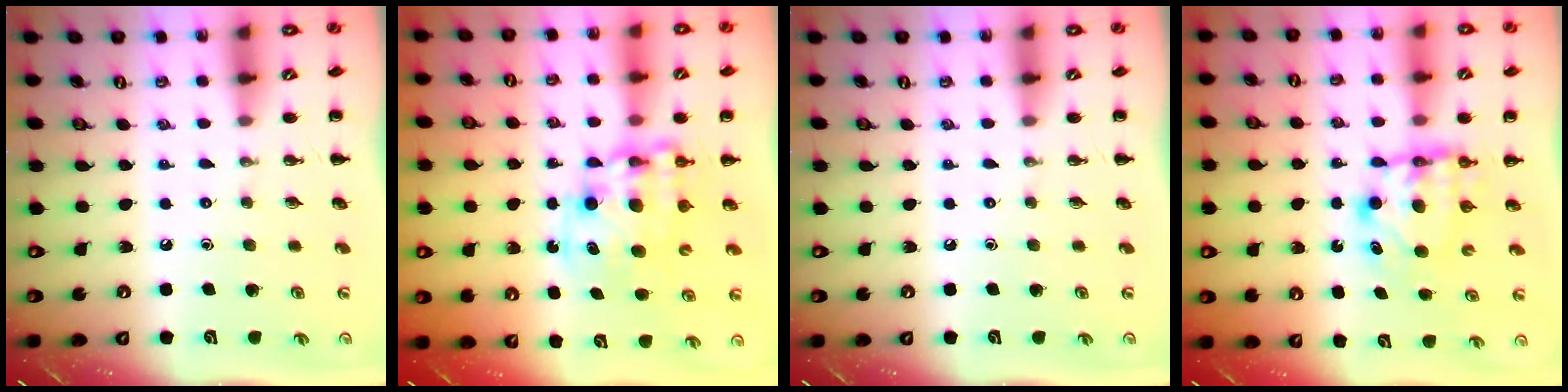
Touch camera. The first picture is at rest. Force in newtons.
{"total": 11.1, "press": 10.7, "slide": 2.8}
{"total": 0.0}
{"total": 6.0, "press": 6.0, "slide": 0.5}